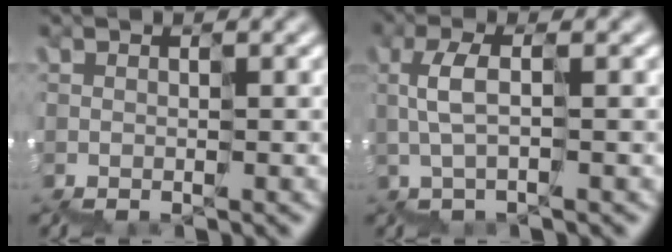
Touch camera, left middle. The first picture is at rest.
{"total": 1.2, "force": [0.6, 0.1, 1.1], "torque": [-0.045, 0.015, 0.009]}